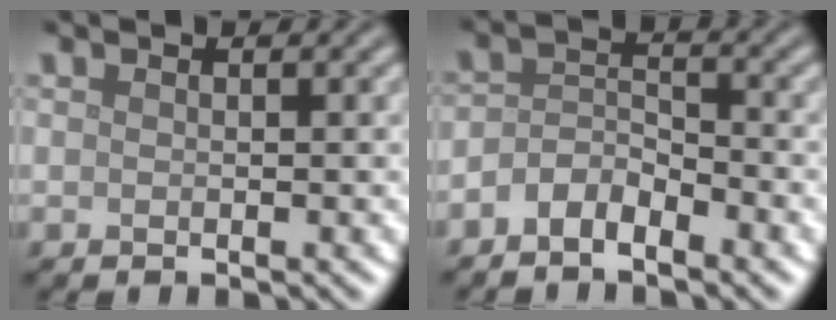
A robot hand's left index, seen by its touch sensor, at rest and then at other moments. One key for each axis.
{"total": 2.9, "fx": -2.0, "fy": 1.2, "fz": 1.7, "tx": -0.033, "ty": 0.011, "tz": -0.043}